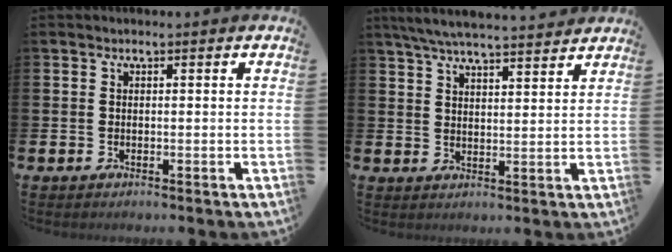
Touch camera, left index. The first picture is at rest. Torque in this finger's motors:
{"motor_torque": [1.04, -1.09, 0.35, 0.10]}